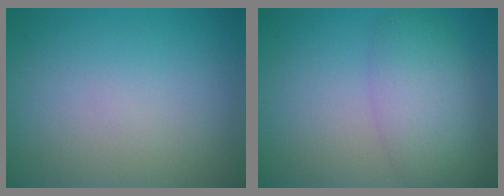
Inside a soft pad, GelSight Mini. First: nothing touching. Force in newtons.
{"total": 4.8, "press": 4.8, "slide": 0.2}